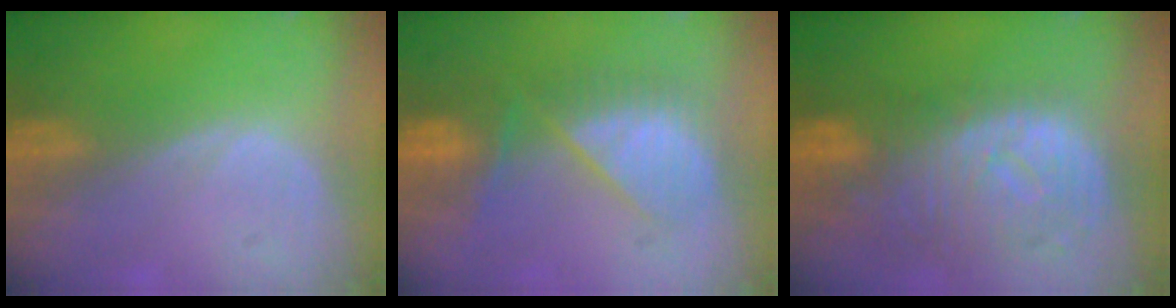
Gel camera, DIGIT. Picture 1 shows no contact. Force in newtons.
{"total": 7.7, "press": 7.7, "slide": 0.6}
{"total": 11.2, "press": 9.8, "slide": 5.4}